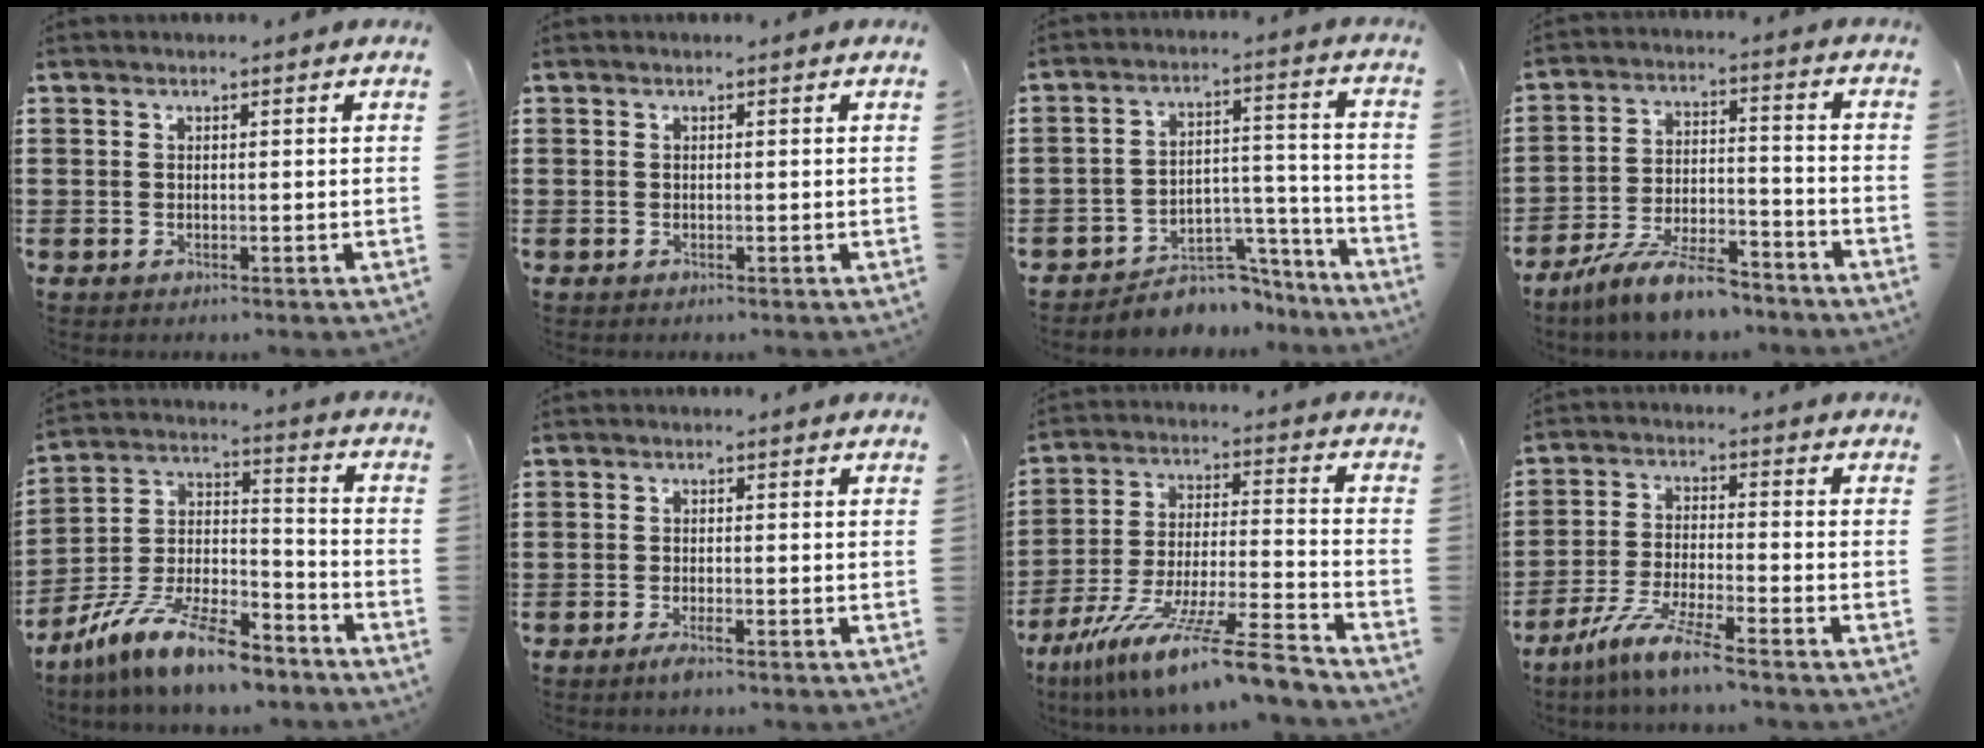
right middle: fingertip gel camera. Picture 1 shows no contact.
{"total": 0.0}
{"total": 6.8, "force": [-6.2, 2.4, 1.5], "torque": [-0.019, 0.027, -0.118]}
{"total": 10.4, "force": [-8.7, 2.0, 5.3], "torque": [-0.103, 0.021, -0.168]}
{"total": 13.1, "force": [-10.8, 2.3, 7.1], "torque": [-0.140, 0.028, -0.209]}
{"total": 1.7, "force": [-1.1, 0.2, 1.3], "torque": [-0.028, -0.006, -0.021]}
{"total": 13.8, "force": [-11.2, 0.3, 7.9], "torque": [-0.135, 0.019, -0.208]}
{"total": 7.6, "force": [-6.4, -0.3, 4.1], "torque": [-0.089, -0.015, -0.127]}